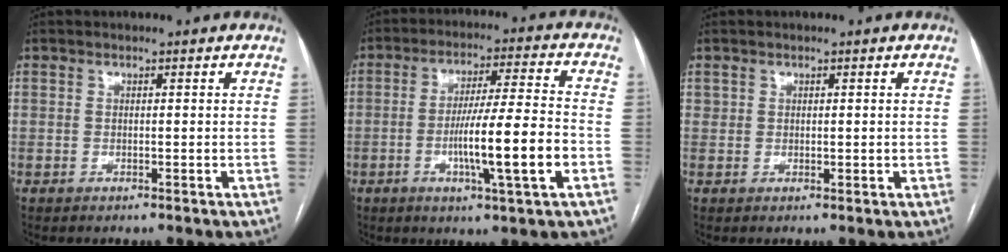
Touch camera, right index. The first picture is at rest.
{"total": 12.7, "force": [-3.6, 0.0, 12.2], "torque": [-0.204, 0.000, -0.062]}
{"total": 1.3, "force": [0.6, 1.1, 0.3], "torque": [0.002, 0.003, 0.011]}